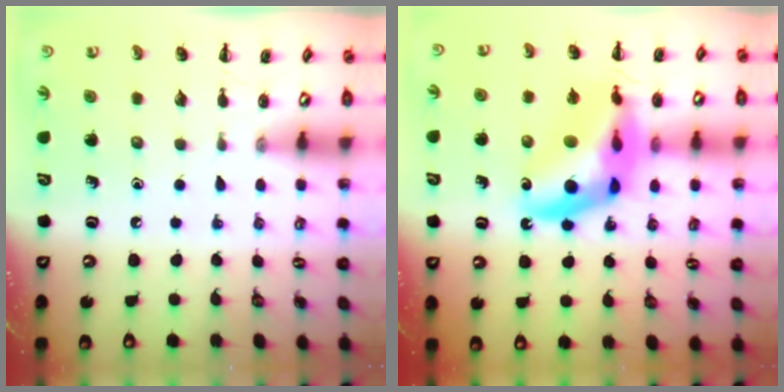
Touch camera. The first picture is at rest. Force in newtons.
{"total": 16.7, "press": 16.2, "slide": 4.1}